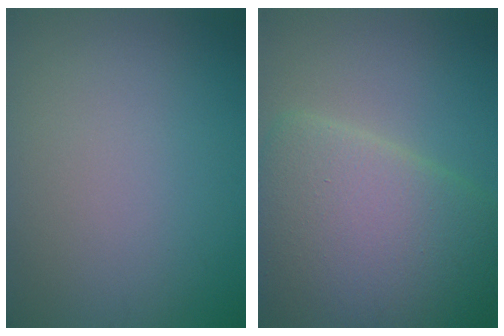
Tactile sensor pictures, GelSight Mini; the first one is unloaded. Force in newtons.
{"total": 10.1, "press": 10.1, "slide": 0.2}